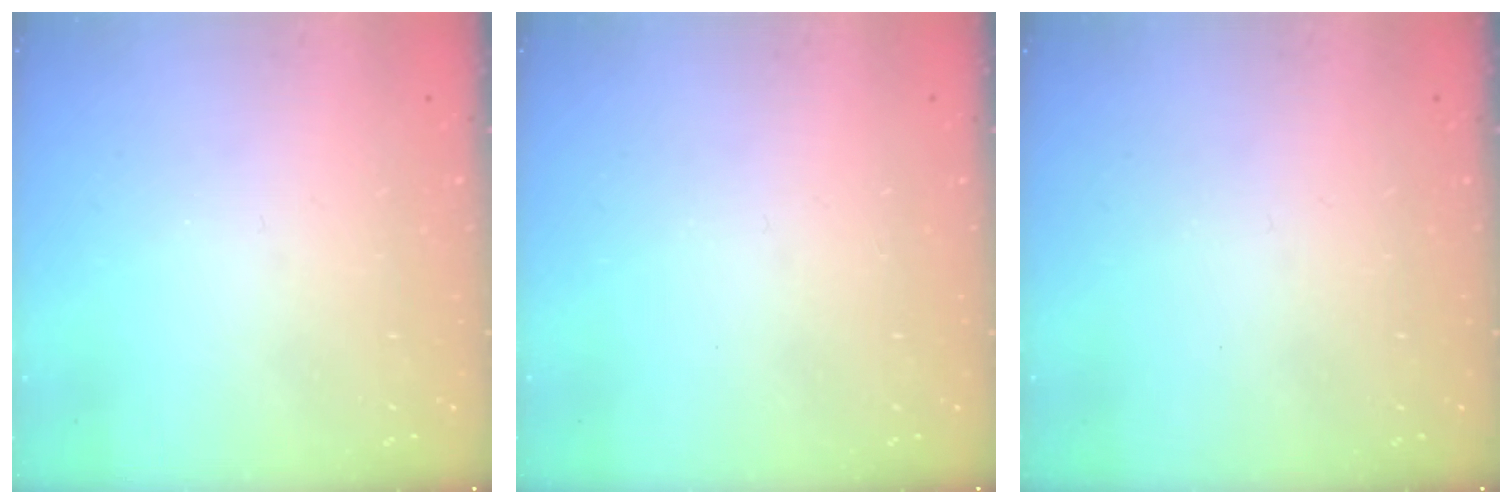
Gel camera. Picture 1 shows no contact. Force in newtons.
{"total": 0.0}
{"total": 0.0}